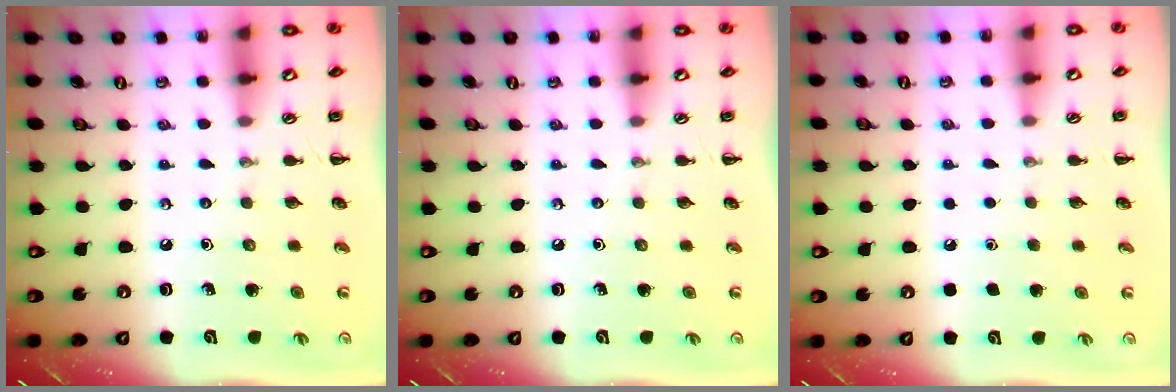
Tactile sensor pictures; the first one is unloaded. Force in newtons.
{"total": 0.0}
{"total": 1.8, "press": 1.7, "slide": 0.1}